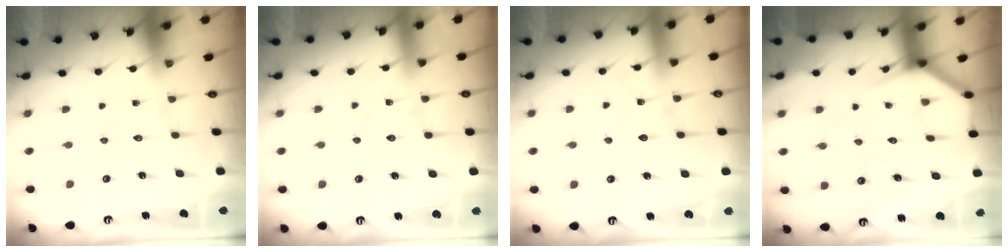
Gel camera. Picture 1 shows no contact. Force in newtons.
{"total": 2.7, "press": 2.7, "slide": 0.3}
{"total": 7.2, "press": 7.2, "slide": 0.7}
{"total": 3.8, "press": 3.7, "slide": 0.3}